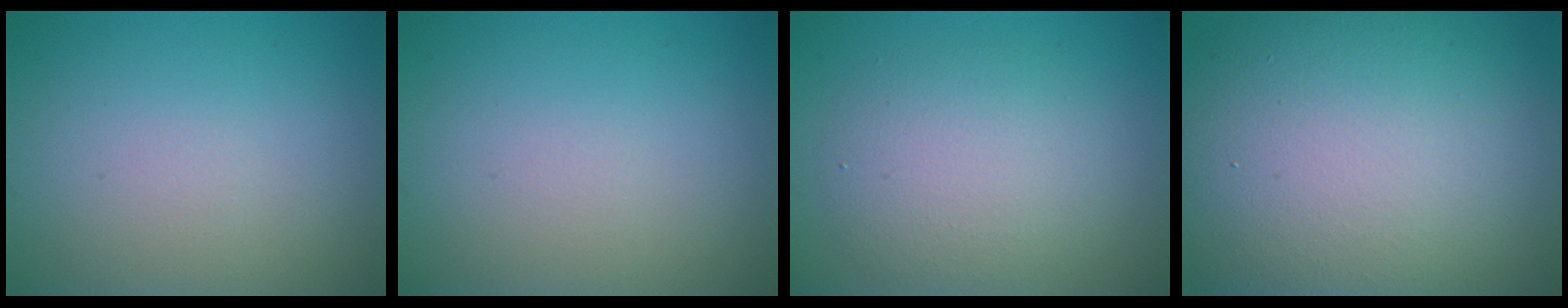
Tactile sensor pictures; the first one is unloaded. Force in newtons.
{"total": 0.0}
{"total": 4.7, "press": 4.7, "slide": 0.2}
{"total": 16.3, "press": 16.2, "slide": 1.1}